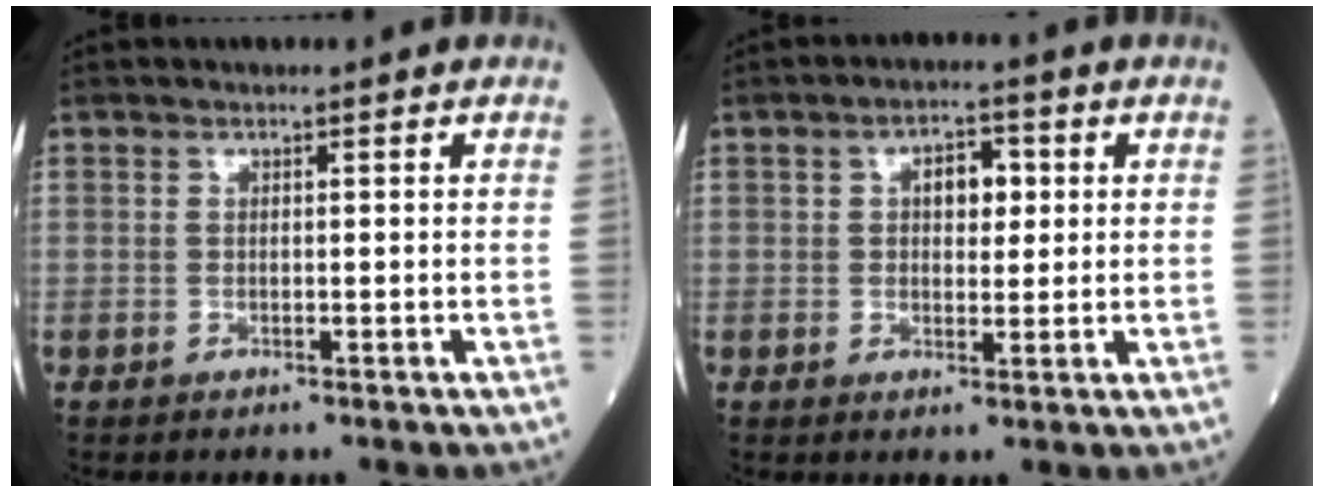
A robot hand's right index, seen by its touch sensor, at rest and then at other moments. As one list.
[{"total": 4.4, "force": [1.0, 2.4, 3.6], "torque": [-0.052, 0.013, 0.016]}]